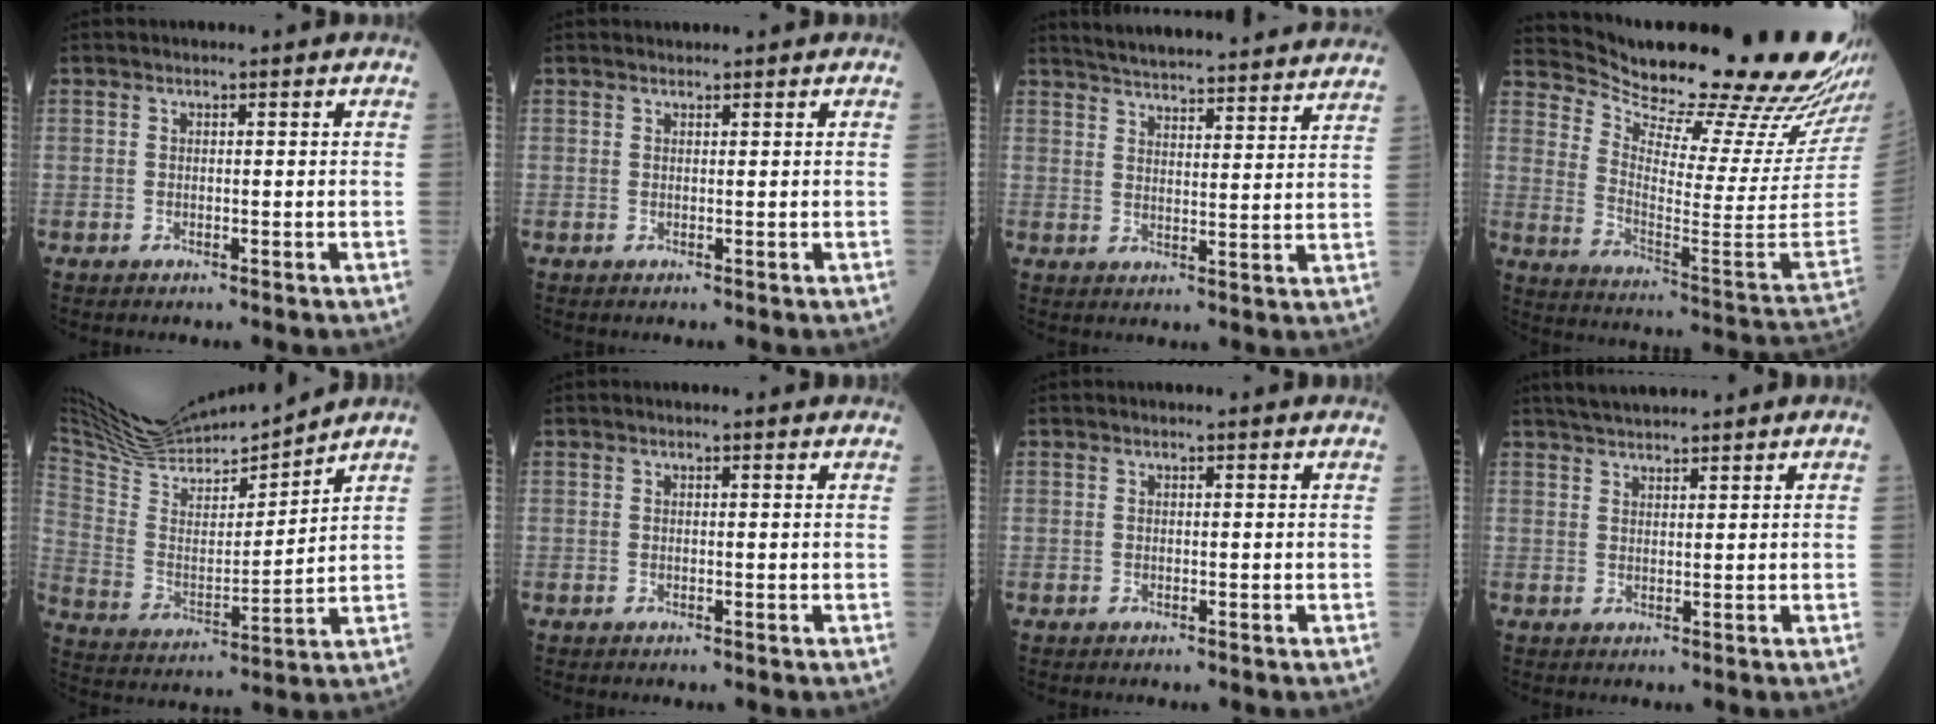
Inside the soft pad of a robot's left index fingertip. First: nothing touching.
{"total": 0.8, "force": [0.8, 0.2, -0.1], "torque": [-0.003, 0.012, 0.016]}
{"total": 26.3, "force": [24.6, 2.3, 8.8], "torque": [-0.135, -0.036, 0.306]}
{"total": 28.2, "force": [25.3, 1.1, 12.4], "torque": [-0.204, -0.128, 0.338]}
{"total": 16.4, "force": [15.7, 1.1, 4.6], "torque": [-0.104, -0.008, 0.285]}
{"total": 2.2, "force": [2.1, 0.3, 0.6], "torque": [-0.010, 0.001, 0.011]}
{"total": 1.5, "force": [1.5, 0.2, 0.4], "torque": [-0.009, 0.000, 0.006]}
{"total": 5.7, "force": [5.2, 0.8, 2.3], "torque": [-0.040, 0.027, 0.085]}